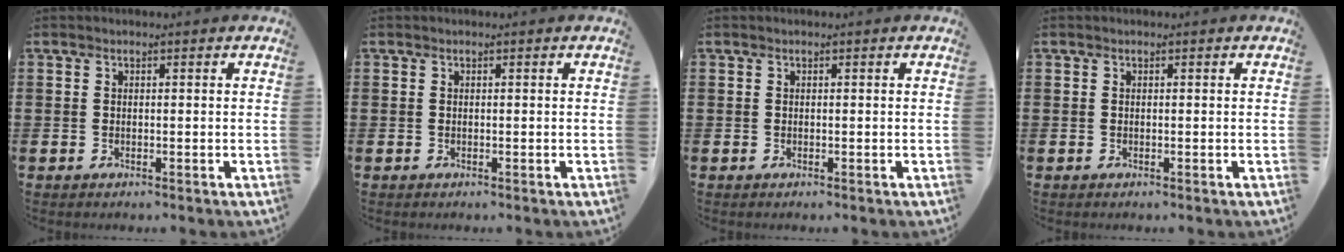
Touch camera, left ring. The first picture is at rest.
{"total": 0.0}
{"total": 0.0}
{"total": 0.0}